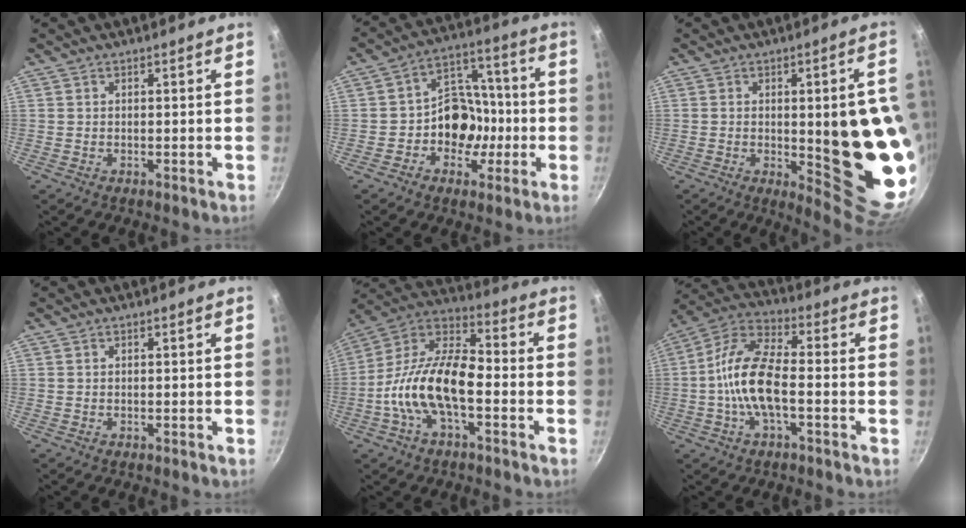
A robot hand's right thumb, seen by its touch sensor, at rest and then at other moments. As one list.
[{"total": 11.7, "force": [-2.7, 9.4, 6.4], "torque": [-0.039, 0.044, -0.052]}, {"total": 20.7, "force": [-1.2, 6.0, 19.8], "torque": [-0.213, -0.012, -0.003]}, {"total": 0.0}, {"total": 16.5, "force": [-4.3, 7.9, 13.9], "torque": [-0.245, 0.049, -0.099]}, {"total": 12.5, "force": [-2.2, 5.1, 11.2], "torque": [-0.214, 0.036, -0.061]}]